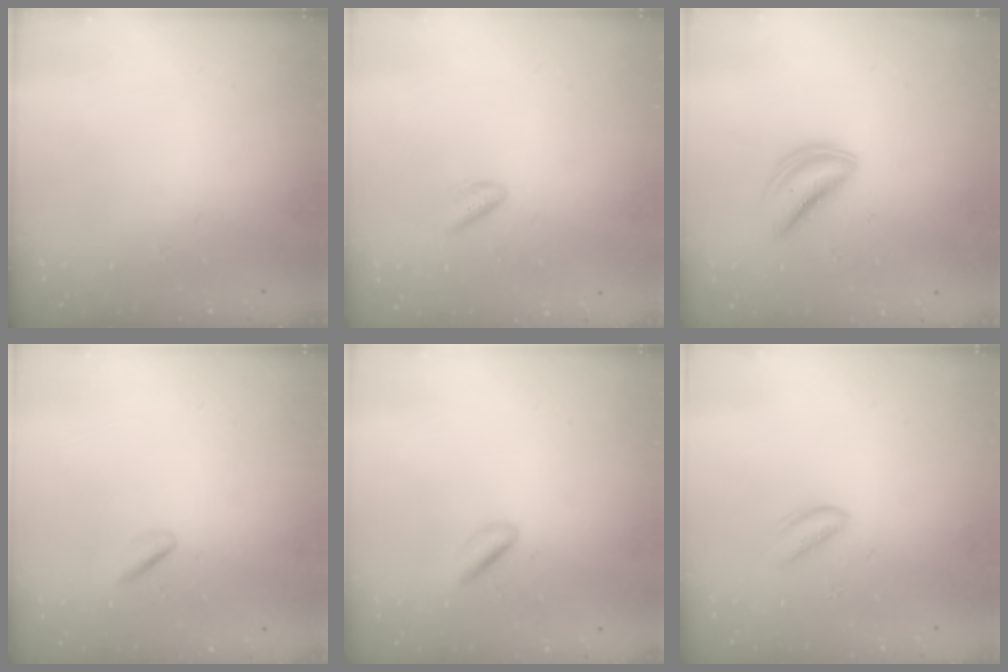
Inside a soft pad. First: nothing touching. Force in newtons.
{"total": 4.1, "press": 3.8, "slide": 1.4}
{"total": 6.0, "press": 6.0, "slide": 0.3}
{"total": 0.8, "press": 0.5, "slide": 0.6}
{"total": 2.5, "press": 2.3, "slide": 1.0}
{"total": 1.9, "press": 1.9, "slide": 0.4}